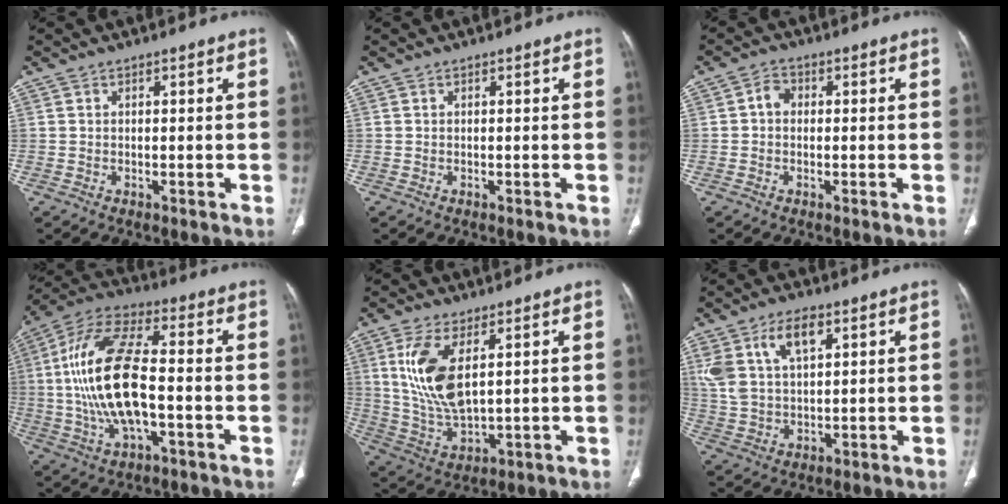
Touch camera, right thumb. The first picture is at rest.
{"total": 0.0}
{"total": 2.7, "force": [0.0, 2.2, 1.6], "torque": [-0.018, 0.012, -0.007]}
{"total": 18.9, "force": [-1.4, 8.0, 17.1], "torque": [-0.351, 0.026, -0.026]}
{"total": 12.4, "force": [3.8, 5.4, 10.4], "torque": [-0.221, -0.020, 0.087]}
{"total": 10.5, "force": [4.8, 5.3, 7.6], "torque": [-0.148, -0.005, 0.096]}